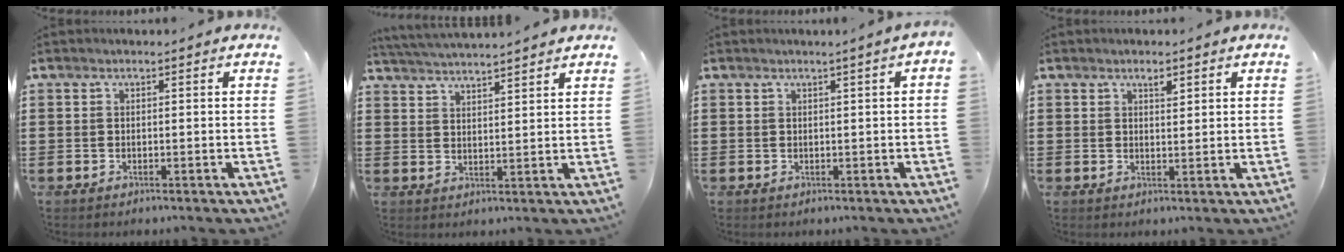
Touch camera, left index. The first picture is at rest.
{"total": 3.5, "force": [3.5, -0.5, 0.4], "torque": [-0.020, -0.017, 0.061]}
{"total": 0.8, "force": [0.4, -0.1, 0.7], "torque": [-0.010, -0.003, 0.008]}
{"total": 1.7, "force": [1.3, 0.5, 0.9], "torque": [-0.012, -0.001, 0.021]}